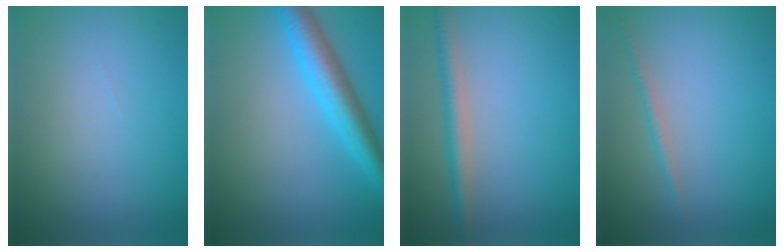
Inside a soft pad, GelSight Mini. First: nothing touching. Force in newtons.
{"total": 5.4, "press": 5.4, "slide": 0.3}
{"total": 2.6, "press": 2.6, "slide": 0.1}
{"total": 1.2, "press": 1.2, "slide": 0.0}